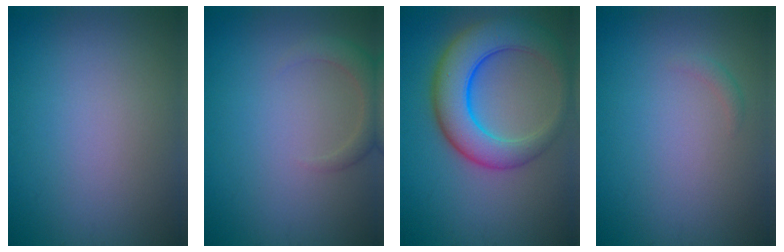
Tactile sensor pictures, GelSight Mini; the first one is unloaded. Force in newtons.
{"total": 2.3, "press": 2.3, "slide": 0.2}
{"total": 8.1, "press": 8.0, "slide": 0.5}
{"total": 0.8, "press": 0.8, "slide": 0.0}